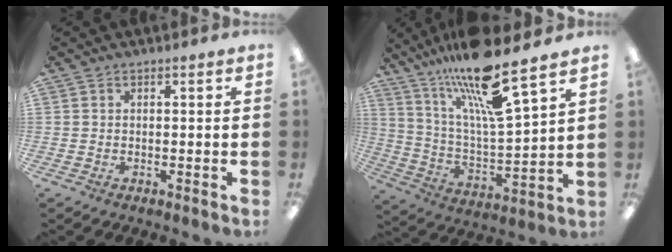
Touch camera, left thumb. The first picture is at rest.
{"total": 18.0, "force": [14.3, 2.0, 10.7], "torque": [-0.207, -0.090, 0.237]}